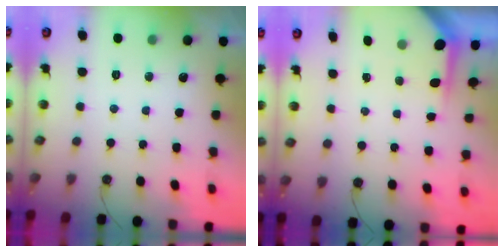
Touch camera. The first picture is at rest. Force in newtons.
{"total": 3.9, "press": 3.9, "slide": 0.3}